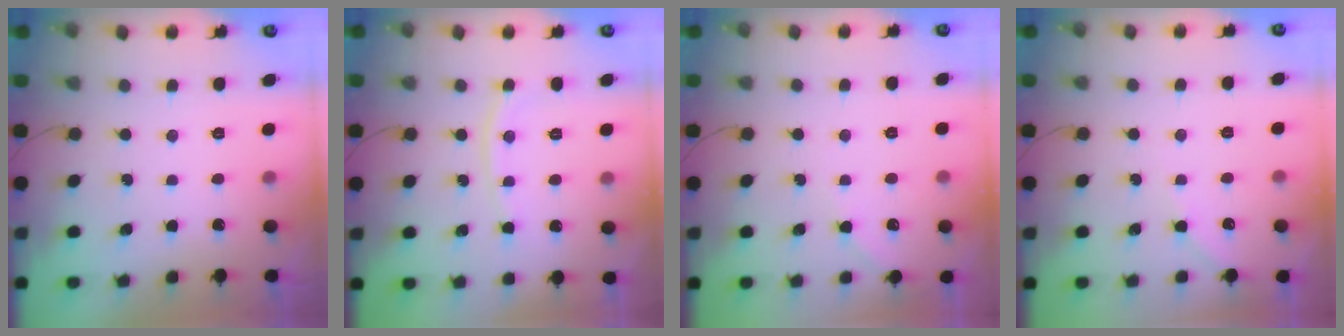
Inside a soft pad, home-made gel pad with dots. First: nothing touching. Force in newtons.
{"total": 7.1, "press": 7.0, "slide": 0.3}
{"total": 3.8, "press": 3.7, "slide": 0.5}
{"total": 3.5, "press": 3.5, "slide": 0.5}